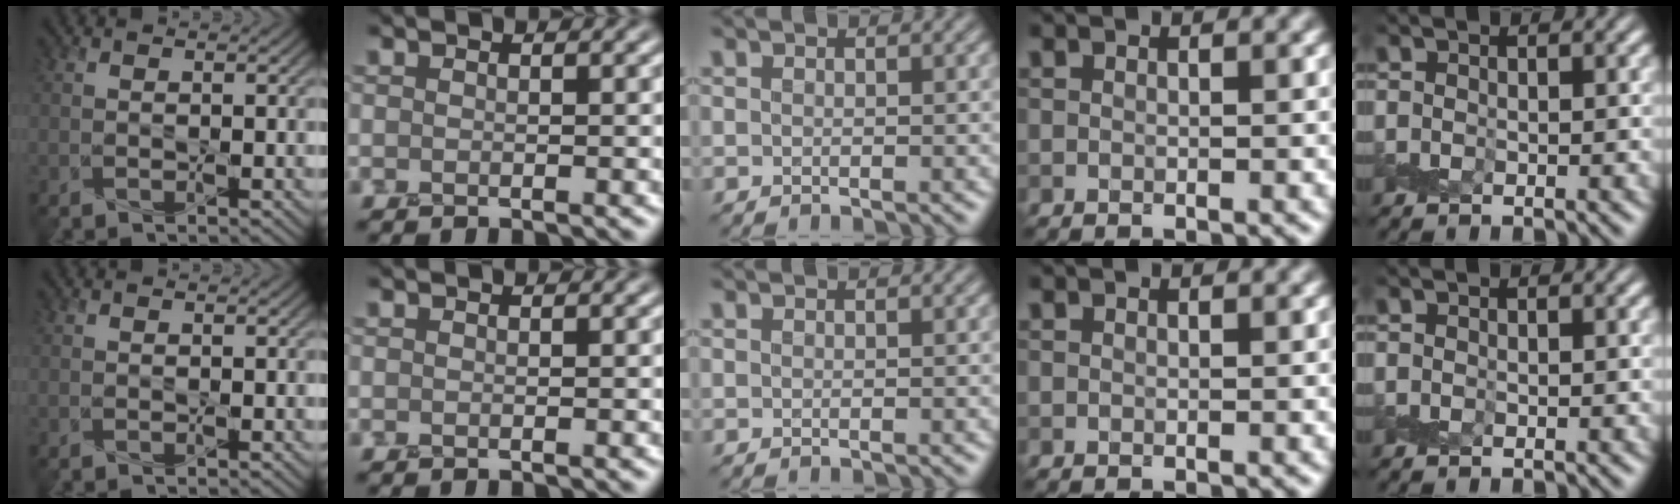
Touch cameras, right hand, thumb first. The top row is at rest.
{}